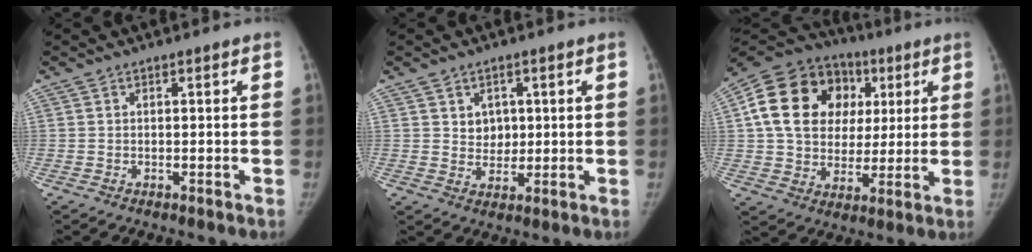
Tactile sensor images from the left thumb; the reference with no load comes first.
{"total": 4.3, "force": [1.3, 3.6, 1.8], "torque": [-0.002, -0.008, 0.023]}
{"total": 21.2, "force": [5.0, 16.7, 12.0], "torque": [-0.193, 0.025, 0.086]}